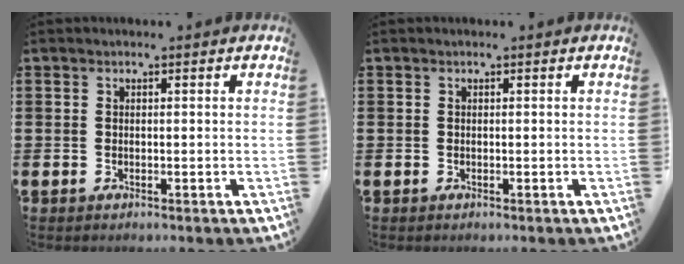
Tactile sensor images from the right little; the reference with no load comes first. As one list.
[{"total": 0.0}]